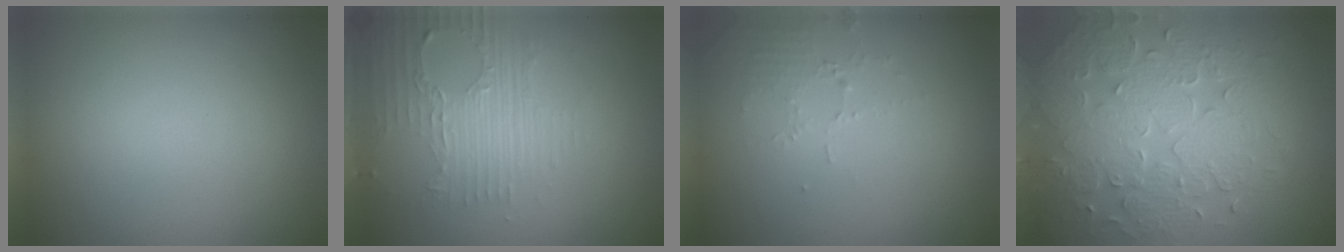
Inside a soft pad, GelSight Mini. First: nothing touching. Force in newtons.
{"total": 4.7, "press": 3.2, "slide": 3.4}
{"total": 1.9, "press": 1.8, "slide": 0.4}
{"total": 8.1, "press": 5.9, "slide": 5.6}